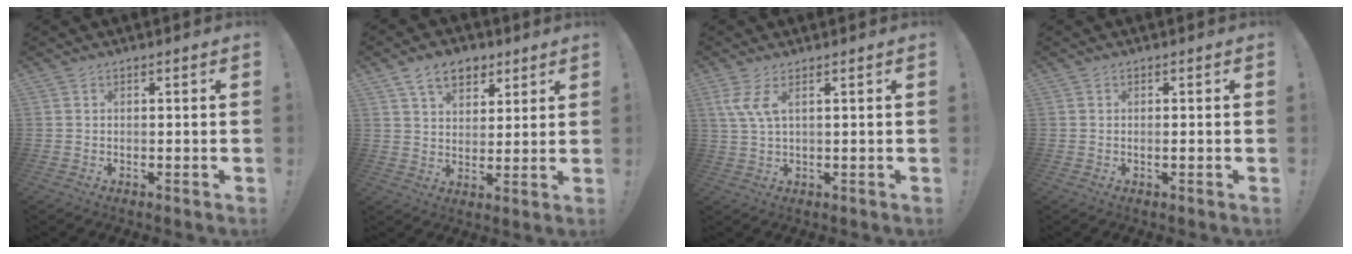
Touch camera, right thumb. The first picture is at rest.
{"total": 10.2, "force": [5.9, 6.7, 4.9], "torque": [-0.076, -0.017, 0.112]}
{"total": 5.3, "force": [2.2, 1.1, 4.7], "torque": [-0.098, -0.003, 0.043]}
{"total": 1.0, "force": [-0.4, -0.1, 0.9], "torque": [-0.010, -0.002, -0.009]}